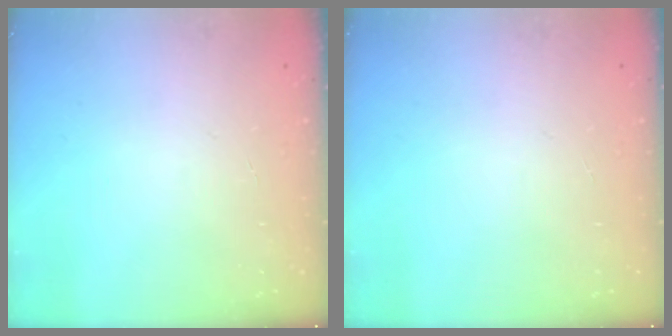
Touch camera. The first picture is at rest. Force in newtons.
{"total": 0.0}